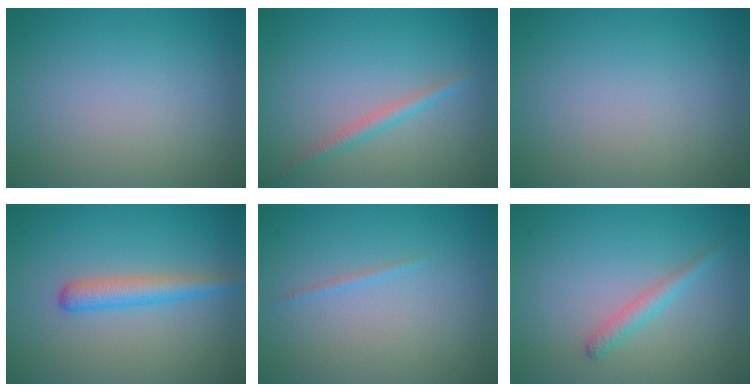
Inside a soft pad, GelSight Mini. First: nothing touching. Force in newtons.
{"total": 1.5, "press": 1.5, "slide": 0.1}
{"total": 0.0}
{"total": 2.7, "press": 2.7, "slide": 0.1}
{"total": 0.6, "press": 0.6, "slide": 0.1}
{"total": 1.6, "press": 1.6, "slide": 0.1}